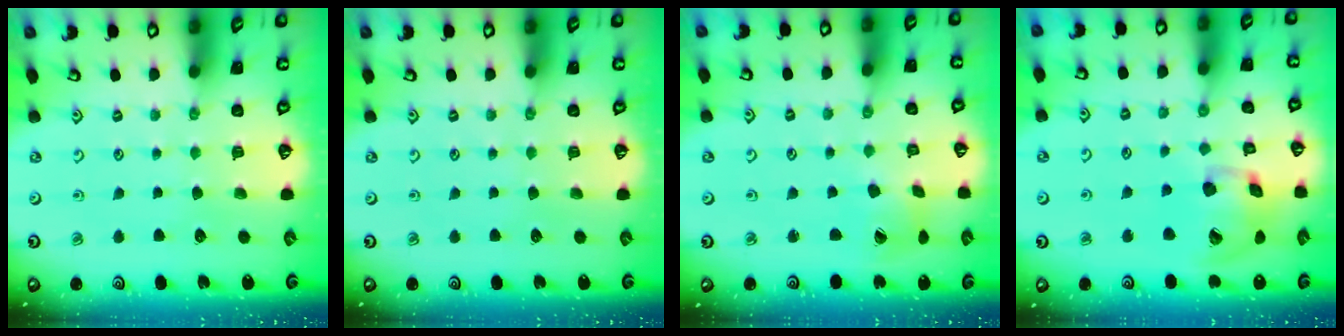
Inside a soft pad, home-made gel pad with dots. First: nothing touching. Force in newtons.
{"total": 0.0}
{"total": 4.8, "press": 4.8, "slide": 0.4}
{"total": 15.7, "press": 15.5, "slide": 2.2}